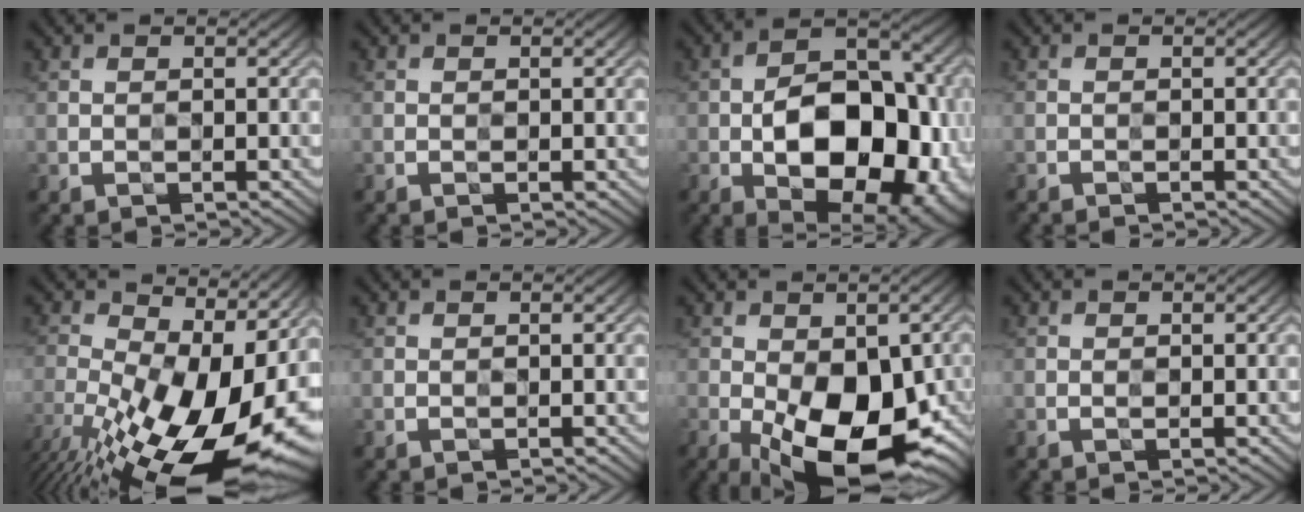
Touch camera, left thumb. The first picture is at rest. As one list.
[{"total": 0.0}, {"total": 16.6, "force": [-4.3, 9.6, 12.9], "torque": [-0.167, -0.016, -0.060]}, {"total": 1.1, "force": [-1.0, -0.4, -0.2], "torque": [0.000, 0.002, -0.017]}, {"total": 16.5, "force": [-2.6, 8.2, 14.1], "torque": [-0.242, -0.005, -0.041]}, {"total": 0.0}, {"total": 15.5, "force": [-5.0, 7.4, 12.6], "torque": [-0.205, -0.026, -0.069]}, {"total": 0.0}]